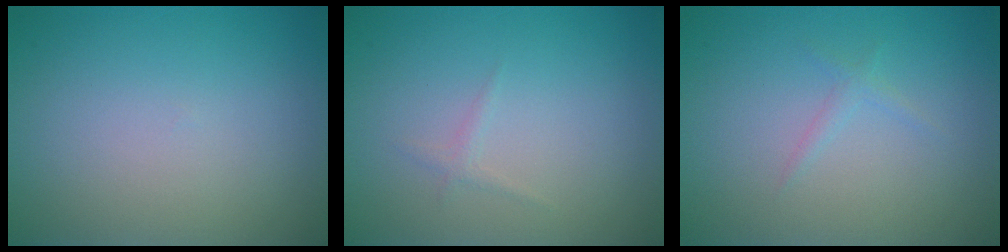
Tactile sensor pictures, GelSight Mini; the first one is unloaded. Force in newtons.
{"total": 0.6, "press": 0.6, "slide": 0.0}
{"total": 0.7, "press": 0.7, "slide": 0.1}